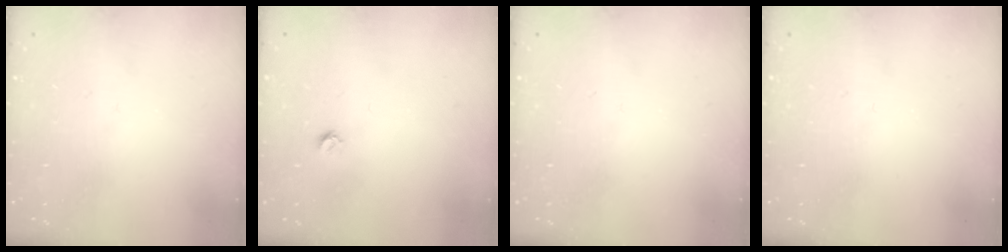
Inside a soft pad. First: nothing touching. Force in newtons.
{"total": 3.6, "press": 3.6, "slide": 0.3}
{"total": 0.0}
{"total": 0.0}